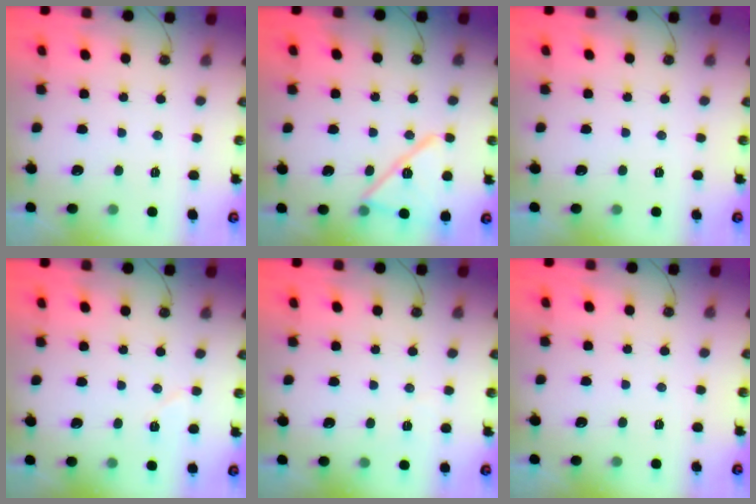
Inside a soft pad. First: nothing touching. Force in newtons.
{"total": 14.7, "press": 14.7, "slide": 0.9}
{"total": 0.0}
{"total": 5.1, "press": 4.2, "slide": 2.9}
{"total": 3.0, "press": 2.3, "slide": 1.9}
{"total": 0.0}